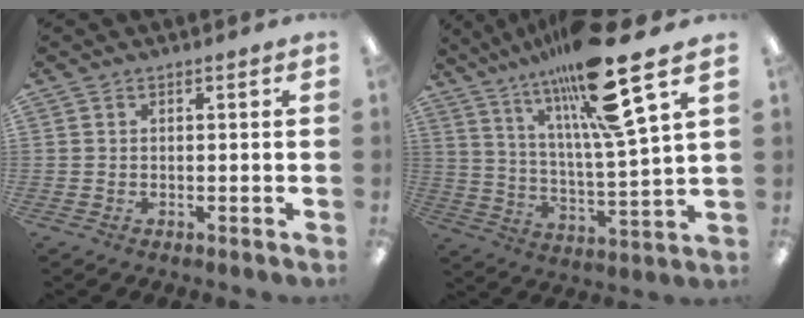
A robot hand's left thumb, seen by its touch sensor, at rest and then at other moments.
{"total": 22.2, "force": [15.8, 2.3, 15.4], "torque": [-0.262, -0.085, 0.242]}